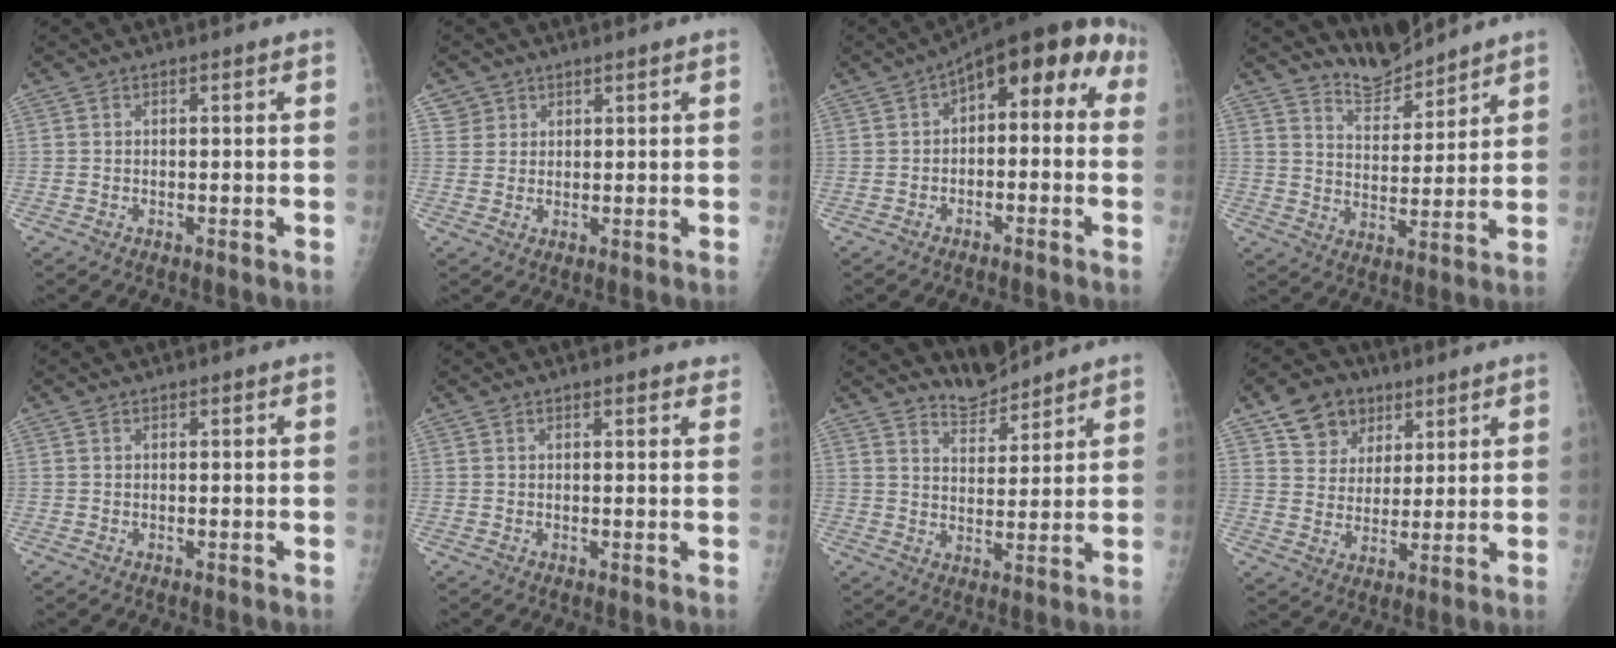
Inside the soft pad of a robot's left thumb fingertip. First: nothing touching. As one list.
[{"total": 2.3, "force": [1.6, 1.6, -0.6], "torque": [0.033, -0.006, 0.022]}, {"total": 12.7, "force": [1.8, 6.6, 10.7], "torque": [-0.102, 0.051, 0.012]}, {"total": 6.4, "force": [6.3, 1.0, 0.1], "torque": [0.010, -0.052, 0.124]}, {"total": 0.0}, {"total": 2.1, "force": [1.6, 0.7, 1.2], "torque": [-0.003, 0.000, 0.016]}, {"total": 4.9, "force": [4.8, 1.0, -0.1], "torque": [0.017, -0.040, 0.090]}, {"total": 9.3, "force": [5.4, 7.0, 2.9], "torque": [-0.018, -0.022, 0.096]}]